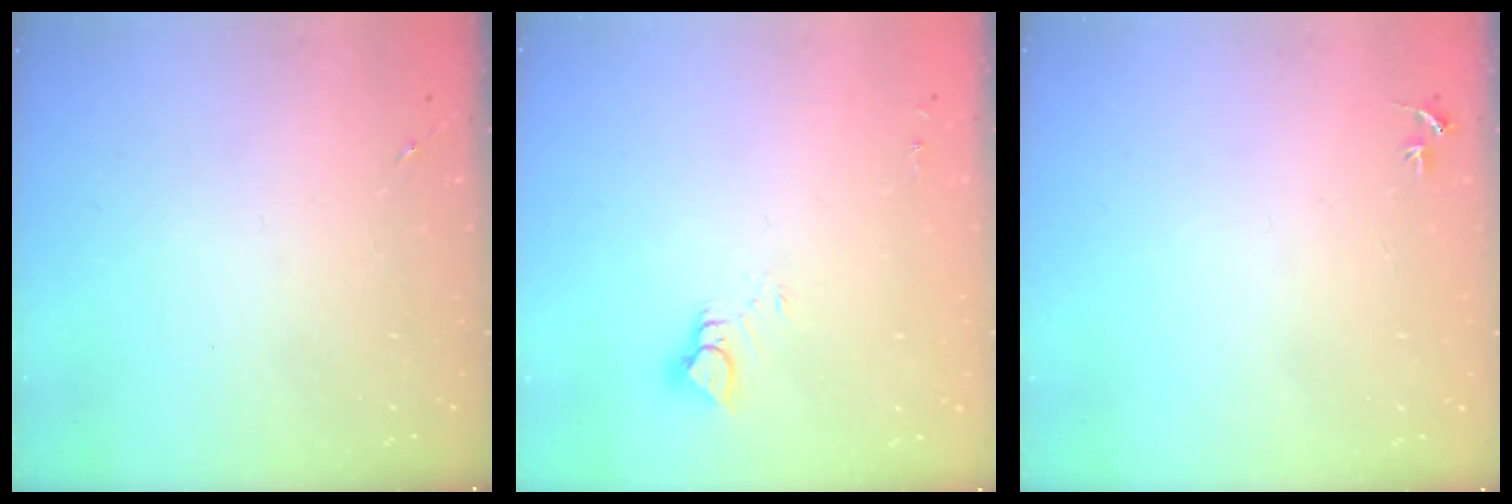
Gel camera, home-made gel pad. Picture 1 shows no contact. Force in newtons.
{"total": 4.5, "press": 4.5, "slide": 0.2}
{"total": 3.1, "press": 3.1, "slide": 0.3}